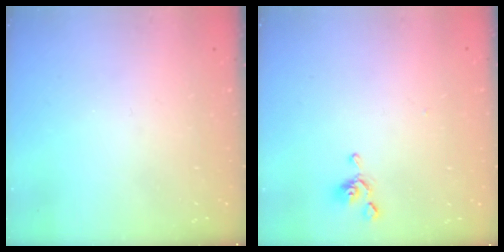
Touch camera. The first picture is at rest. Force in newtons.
{"total": 0.6, "press": 0.0, "slide": 0.6}